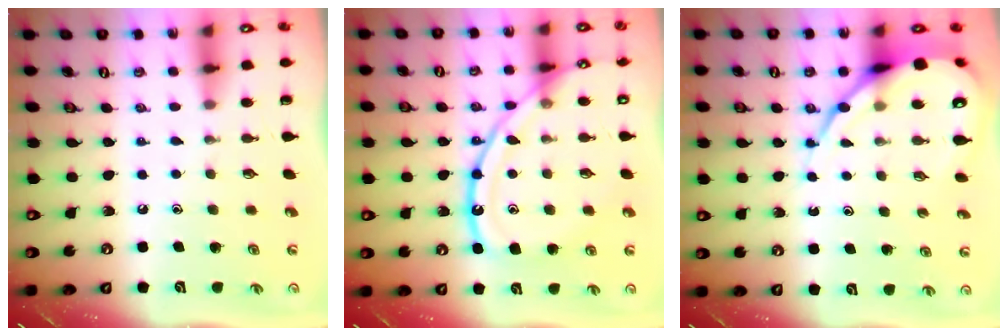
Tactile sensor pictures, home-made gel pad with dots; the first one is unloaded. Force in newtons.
{"total": 17.4, "press": 17.4, "slide": 1.5}
{"total": 12.4, "press": 12.3, "slide": 1.4}